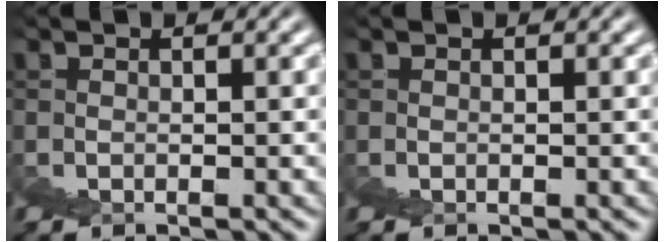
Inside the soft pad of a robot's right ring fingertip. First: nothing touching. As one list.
[{"total": 0.0}]